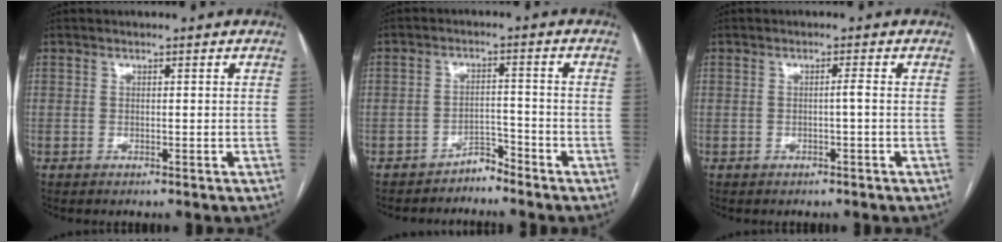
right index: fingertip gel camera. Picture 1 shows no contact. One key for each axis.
{"total": 2.7, "fx": -2.6, "fy": 0.7, "fz": 0.1, "tx": 0.010, "ty": -0.001, "tz": -0.044}
{"total": 0.9, "fx": -0.3, "fy": -0.1, "fz": 0.9, "tx": -0.014, "ty": 0.001, "tz": -0.004}